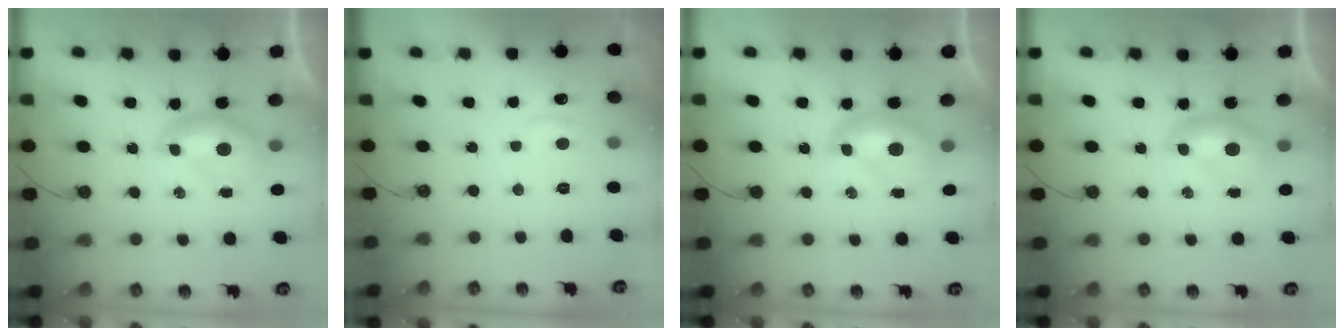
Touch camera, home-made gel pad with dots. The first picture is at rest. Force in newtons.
{"total": 0.8, "press": 0.1, "slide": 0.8}
{"total": 1.1, "press": 1.1, "slide": 0.2}
{"total": 0.0}